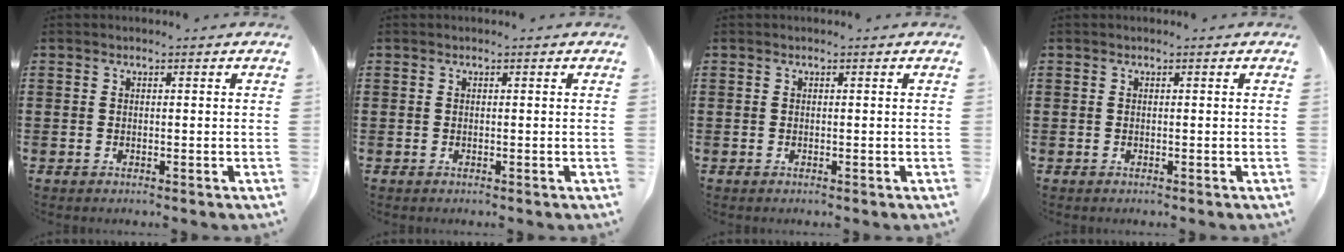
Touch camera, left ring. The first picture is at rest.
{"total": 0.0}
{"total": 0.0}
{"total": 0.0}